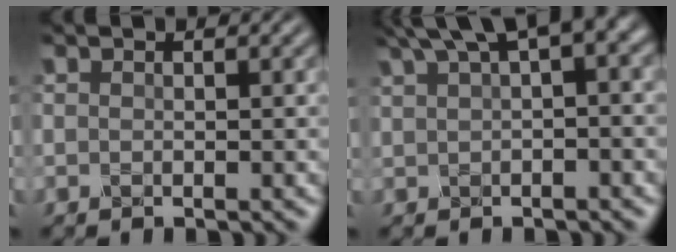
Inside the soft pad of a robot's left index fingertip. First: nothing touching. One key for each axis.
{"total": 5.7, "fx": 2.6, "fy": 0.9, "fz": 4.9, "tx": -0.055, "ty": 0.023, "tz": 0.050}